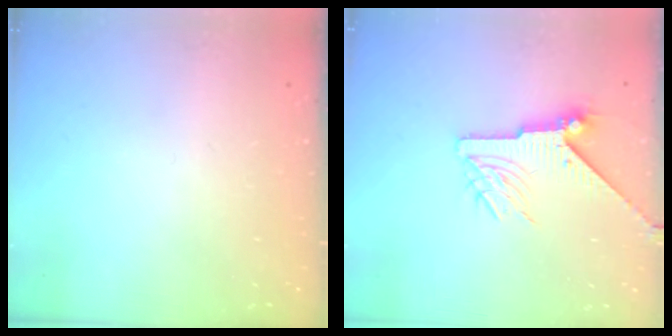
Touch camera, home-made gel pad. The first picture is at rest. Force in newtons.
{"total": 8.4, "press": 8.3, "slide": 0.2}